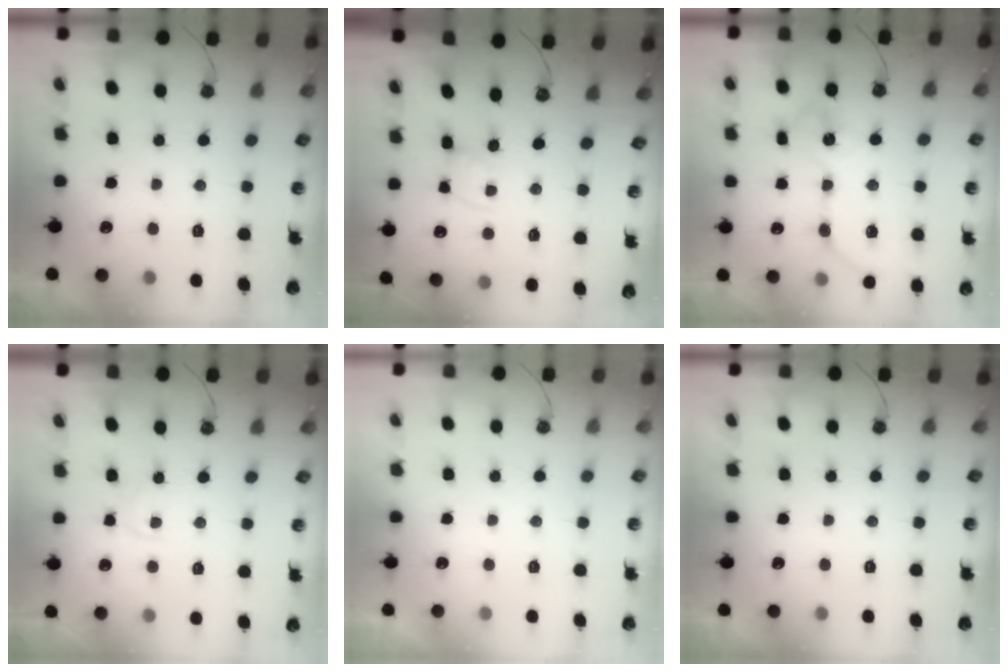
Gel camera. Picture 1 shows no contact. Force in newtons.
{"total": 2.0, "press": 2.0, "slide": 0.1}
{"total": 11.8, "press": 11.8, "slide": 0.2}
{"total": 4.5, "press": 4.5, "slide": 0.5}
{"total": 0.0}
{"total": 0.0}